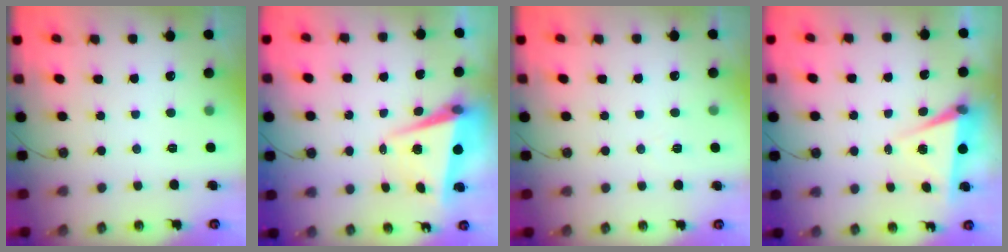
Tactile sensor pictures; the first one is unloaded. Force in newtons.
{"total": 6.5, "press": 6.4, "slide": 1.0}
{"total": 5.6, "press": 3.3, "slide": 4.5}
{"total": 6.0, "press": 4.3, "slide": 4.2}